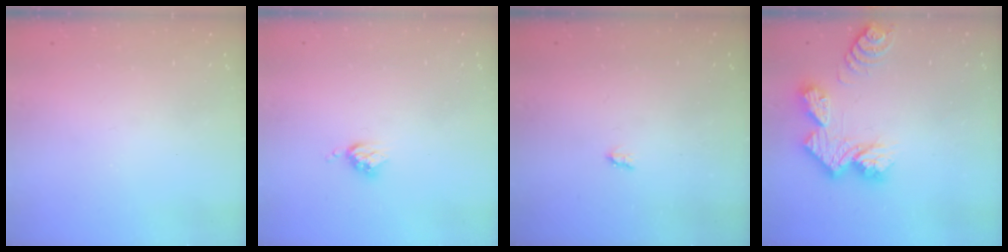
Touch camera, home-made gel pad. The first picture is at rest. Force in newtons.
{"total": 3.5, "press": 3.5, "slide": 0.4}
{"total": 1.7, "press": 1.6, "slide": 0.3}
{"total": 11.9, "press": 11.8, "slide": 1.0}